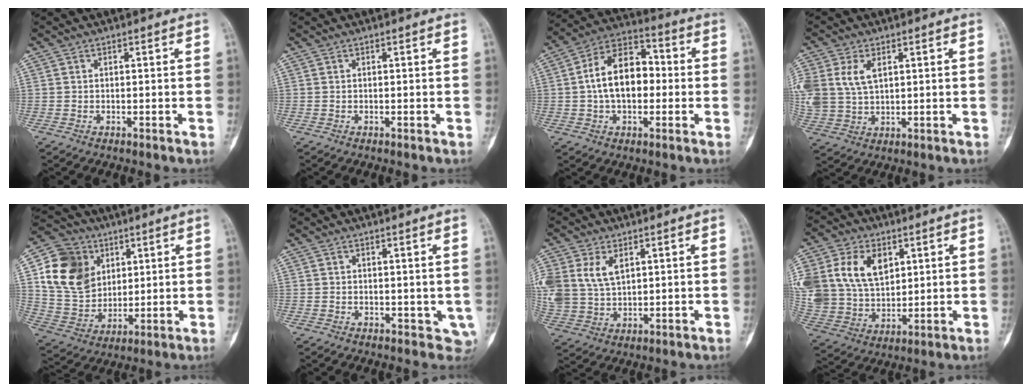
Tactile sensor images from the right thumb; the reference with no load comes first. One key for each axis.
{"total": 0.0}
{"total": 13.8, "fx": 0.1, "fy": 8.8, "fz": 10.6, "tx": -0.161, "ty": 0.035, "tz": -0.007}
{"total": 11.8, "fx": 3.6, "fy": 7.7, "fz": 8.1, "tx": -0.195, "ty": 0.000, "tz": 0.080}
{"total": 16.6, "fx": 5.2, "fy": 13.2, "fz": 8.6, "tx": -0.134, "ty": -0.009, "tz": 0.107}
{"total": 3.0, "fx": 0.3, "fy": 2.2, "fz": 2.0, "tx": -0.009, "ty": -0.005, "tz": 0.011}
{"total": 12.4, "fx": 4.3, "fy": 8.3, "fz": 8.1, "tx": -0.187, "ty": -0.004, "tz": 0.097}
{"total": 20.8, "fx": 7.0, "fy": 14.8, "fz": 12.9, "tx": -0.271, "ty": 0.007, "tz": 0.147}